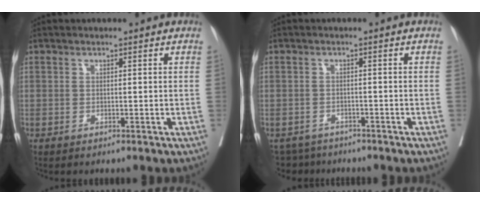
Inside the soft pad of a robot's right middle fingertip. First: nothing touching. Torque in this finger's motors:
{"motor_torque": [-0.07, -0.17, 0.03, 0.02]}